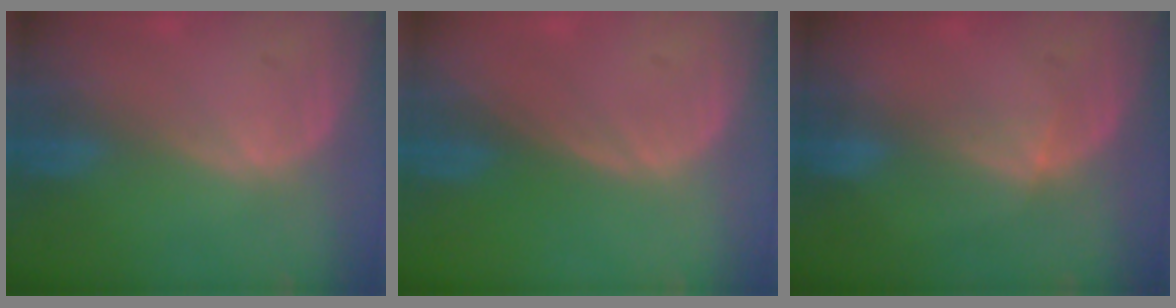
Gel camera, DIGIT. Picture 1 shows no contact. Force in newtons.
{"total": 0.0}
{"total": 2.4, "press": 2.1, "slide": 1.2}